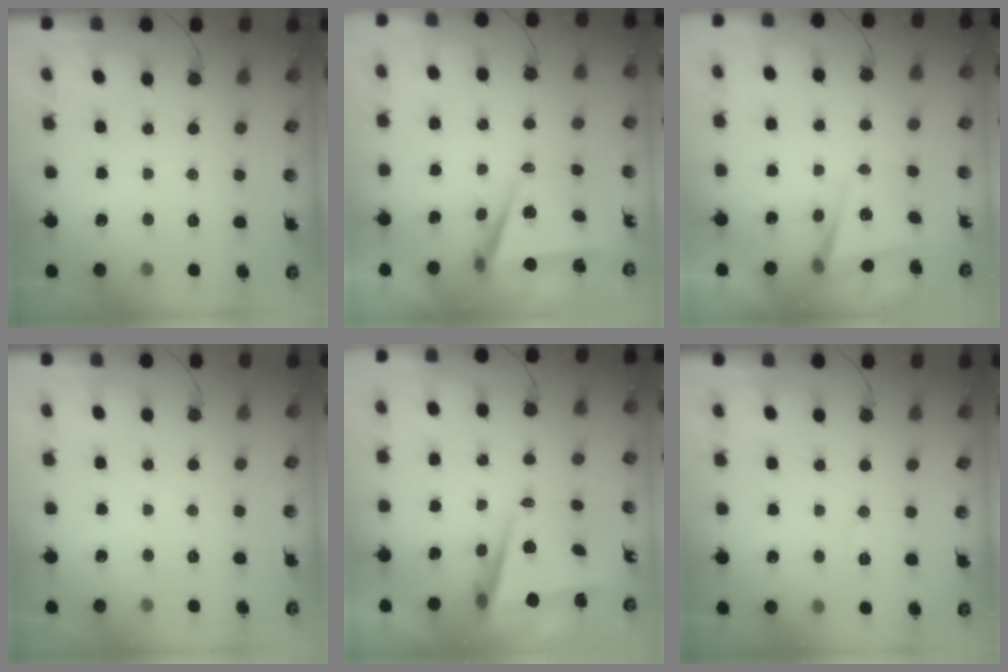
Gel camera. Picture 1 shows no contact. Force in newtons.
{"total": 6.0, "press": 4.1, "slide": 4.3}
{"total": 6.2, "press": 5.9, "slide": 1.9}
{"total": 0.0}
{"total": 6.3, "press": 6.1, "slide": 1.6}
{"total": 3.7, "press": 3.3, "slide": 1.7}